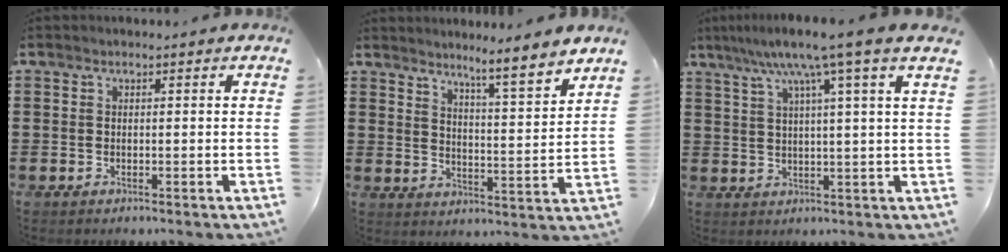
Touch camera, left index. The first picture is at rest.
{"total": 5.9, "force": [5.5, -0.8, 2.2], "torque": [-0.046, -0.046, 0.087]}
{"total": 8.6, "force": [5.5, -1.1, 6.5], "torque": [-0.134, -0.016, 0.086]}